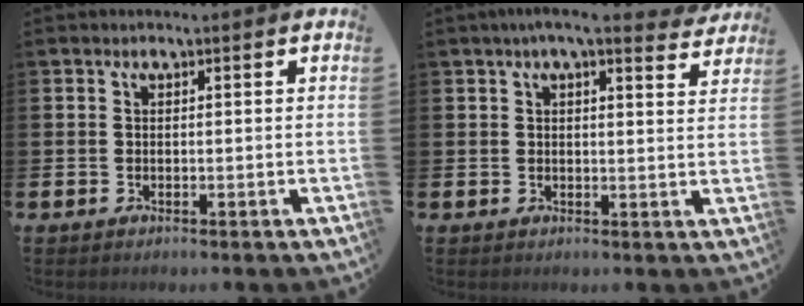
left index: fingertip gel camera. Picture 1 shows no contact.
{"total": 4.7, "force": [4.1, 0.3, 2.2], "torque": [-0.045, -0.014, 0.071]}